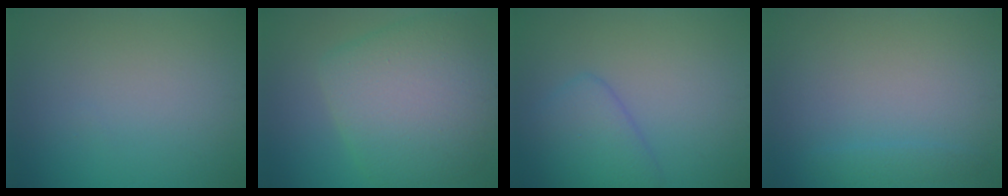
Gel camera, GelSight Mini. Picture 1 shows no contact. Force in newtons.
{"total": 8.8, "press": 8.8, "slide": 0.3}
{"total": 3.6, "press": 3.6, "slide": 0.2}
{"total": 1.0, "press": 1.0, "slide": 0.1}